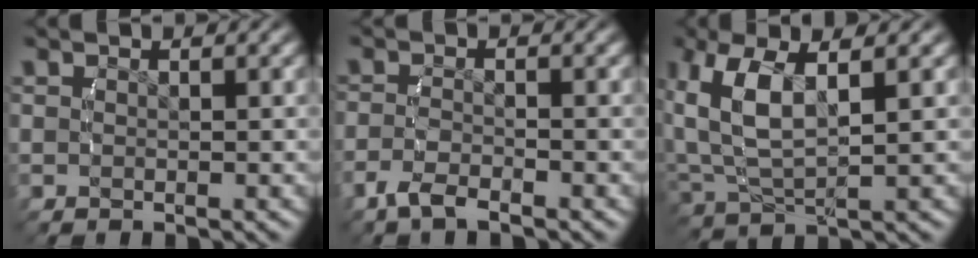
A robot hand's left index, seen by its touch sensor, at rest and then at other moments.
{"total": 2.2, "force": [-1.8, 0.4, 1.2], "torque": [-0.030, -0.006, -0.031]}
{"total": 6.2, "force": [1.5, 3.4, 4.9], "torque": [-0.140, -0.015, 0.043]}